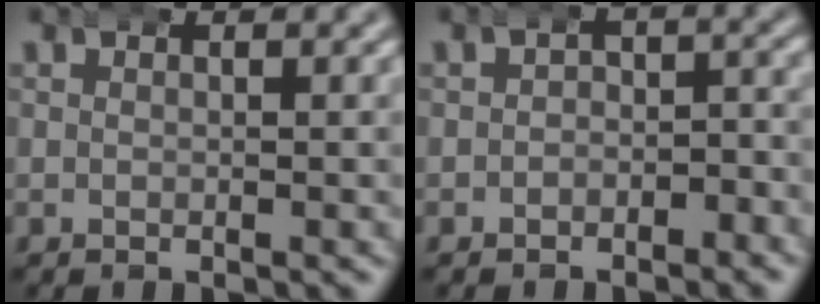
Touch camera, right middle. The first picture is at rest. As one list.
[{"total": 2.5, "force": [-1.9, 1.6, 0.4], "torque": [0.007, -0.005, -0.037]}]